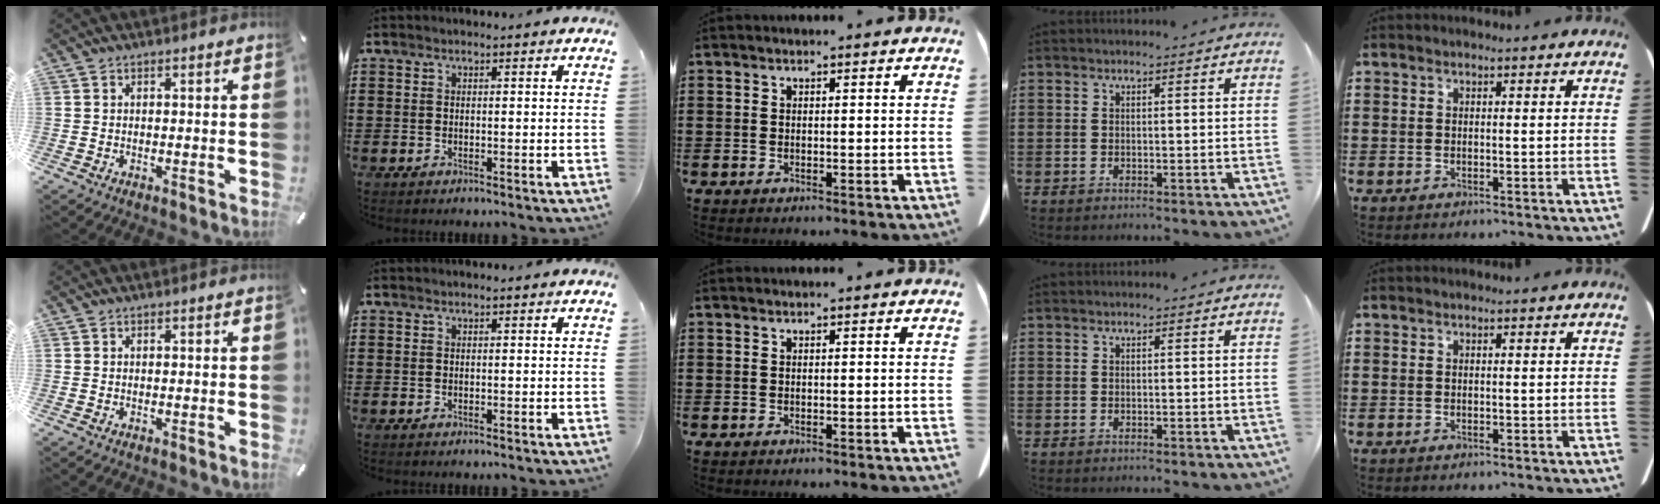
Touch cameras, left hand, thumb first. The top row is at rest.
{}